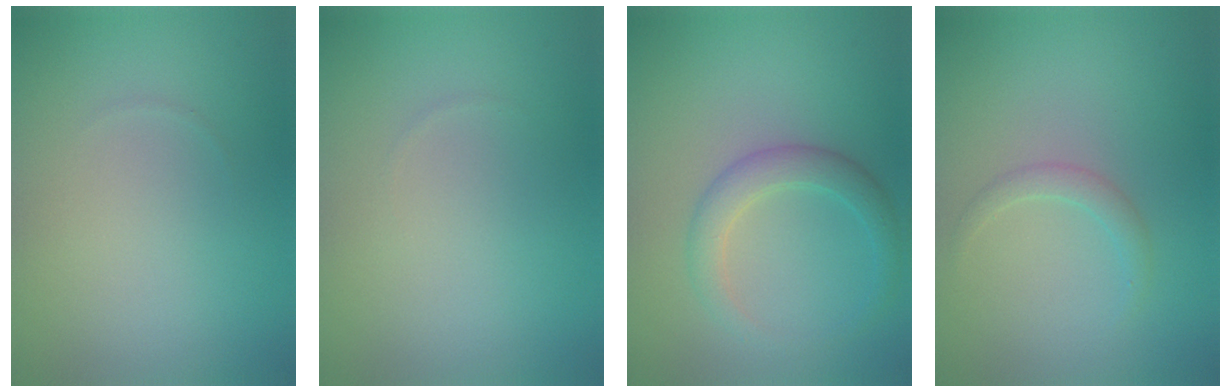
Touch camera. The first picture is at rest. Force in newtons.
{"total": 0.0}
{"total": 2.8, "press": 2.7, "slide": 0.2}
{"total": 1.3, "press": 1.3, "slide": 0.2}